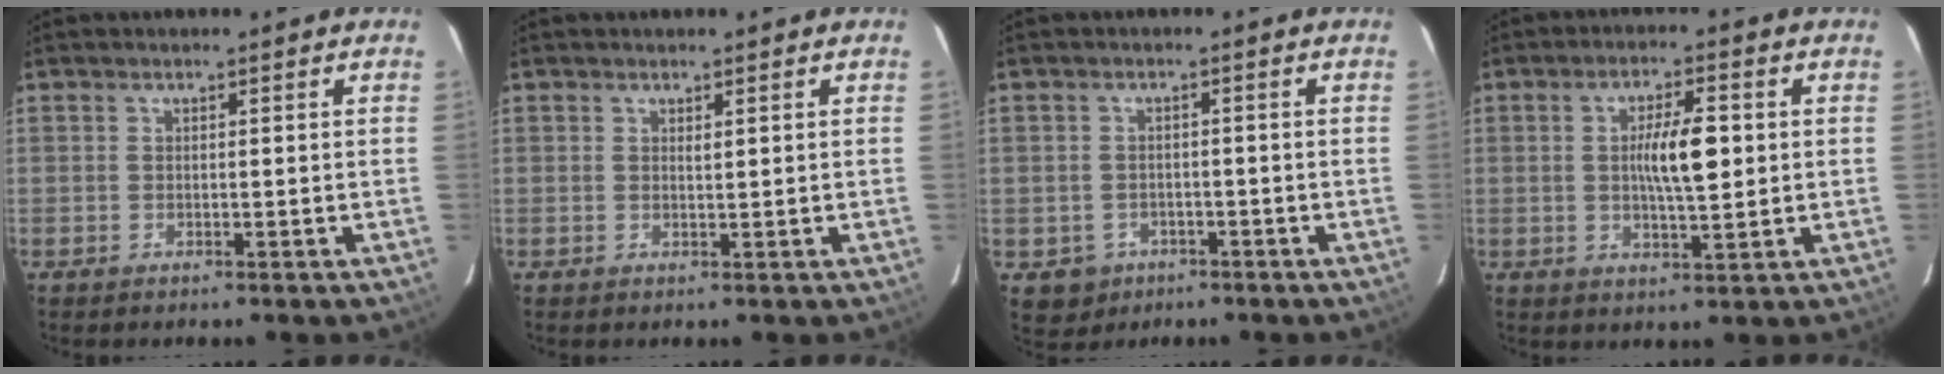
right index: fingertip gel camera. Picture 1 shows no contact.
{"total": 0.6, "force": [0.3, 0.1, 0.4], "torque": [-0.010, -0.003, 0.007]}
{"total": 4.3, "force": [-1.8, 3.9, 0.4], "torque": [-0.005, 0.009, -0.021]}
{"total": 7.2, "force": [0.6, 1.4, 7.0], "torque": [-0.123, 0.005, 0.012]}